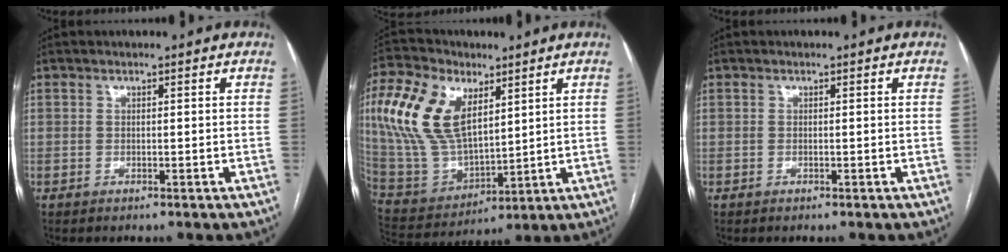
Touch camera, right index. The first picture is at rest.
{"total": 17.4, "force": [6.4, 9.4, 13.2], "torque": [-0.299, 0.020, 0.129]}
{"total": 0.0}